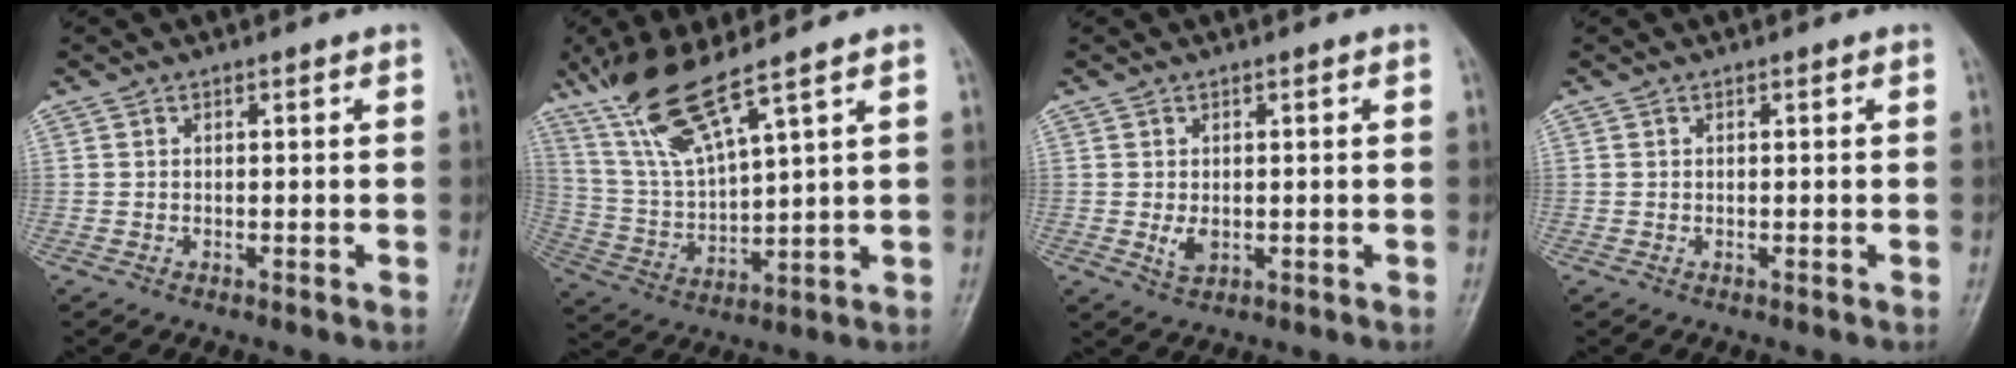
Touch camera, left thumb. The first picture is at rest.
{"total": 12.6, "force": [8.9, 1.5, 8.7], "torque": [-0.177, -0.044, 0.192]}
{"total": 2.6, "force": [-0.1, 1.8, 1.9], "torque": [-0.026, -0.008, 0.003]}
{"total": 0.0}